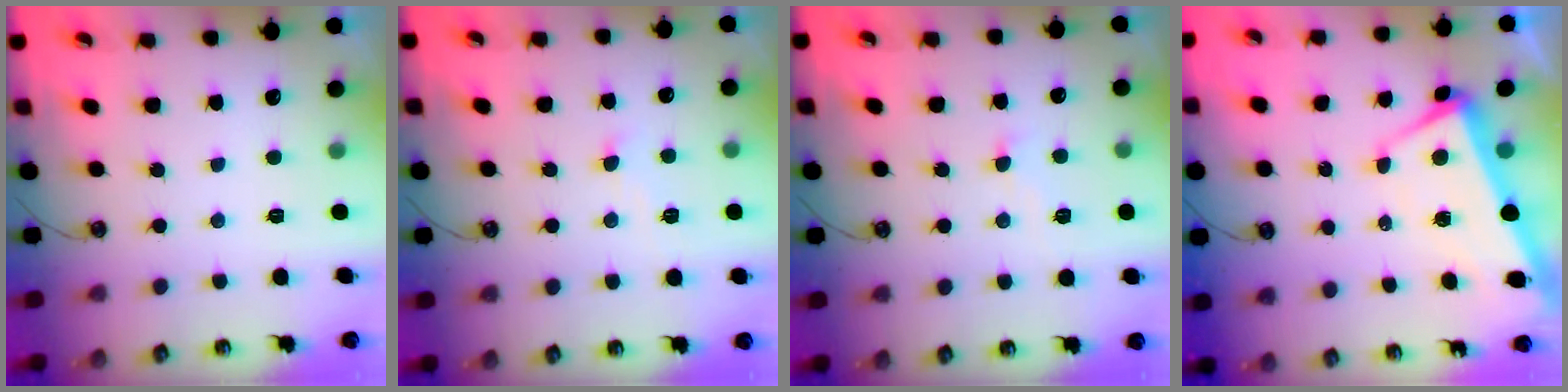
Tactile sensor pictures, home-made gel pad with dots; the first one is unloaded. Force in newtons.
{"total": 1.6, "press": 1.5, "slide": 0.6}
{"total": 1.2, "press": 1.2, "slide": 0.1}
{"total": 1.6, "press": 1.3, "slide": 0.9}